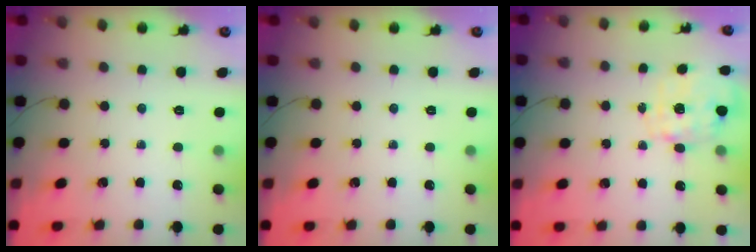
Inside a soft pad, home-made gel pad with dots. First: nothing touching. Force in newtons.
{"total": 0.0}
{"total": 2.8, "press": 2.7, "slide": 0.9}